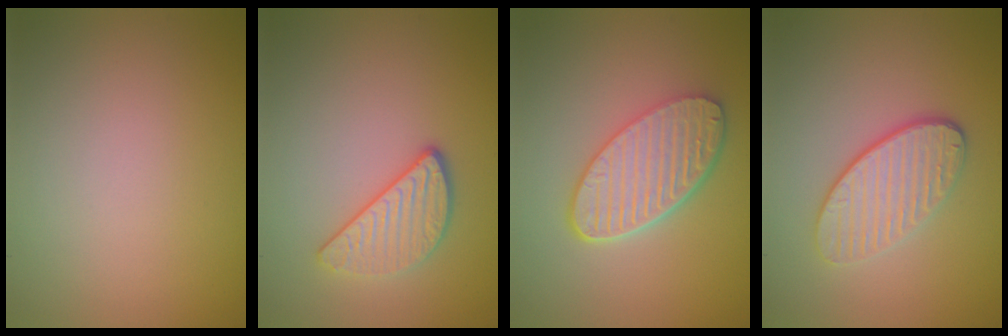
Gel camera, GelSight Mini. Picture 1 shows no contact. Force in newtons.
{"total": 3.0, "press": 2.6, "slide": 1.3}
{"total": 5.5, "press": 4.4, "slide": 3.3}
{"total": 3.6, "press": 3.1, "slide": 1.9}